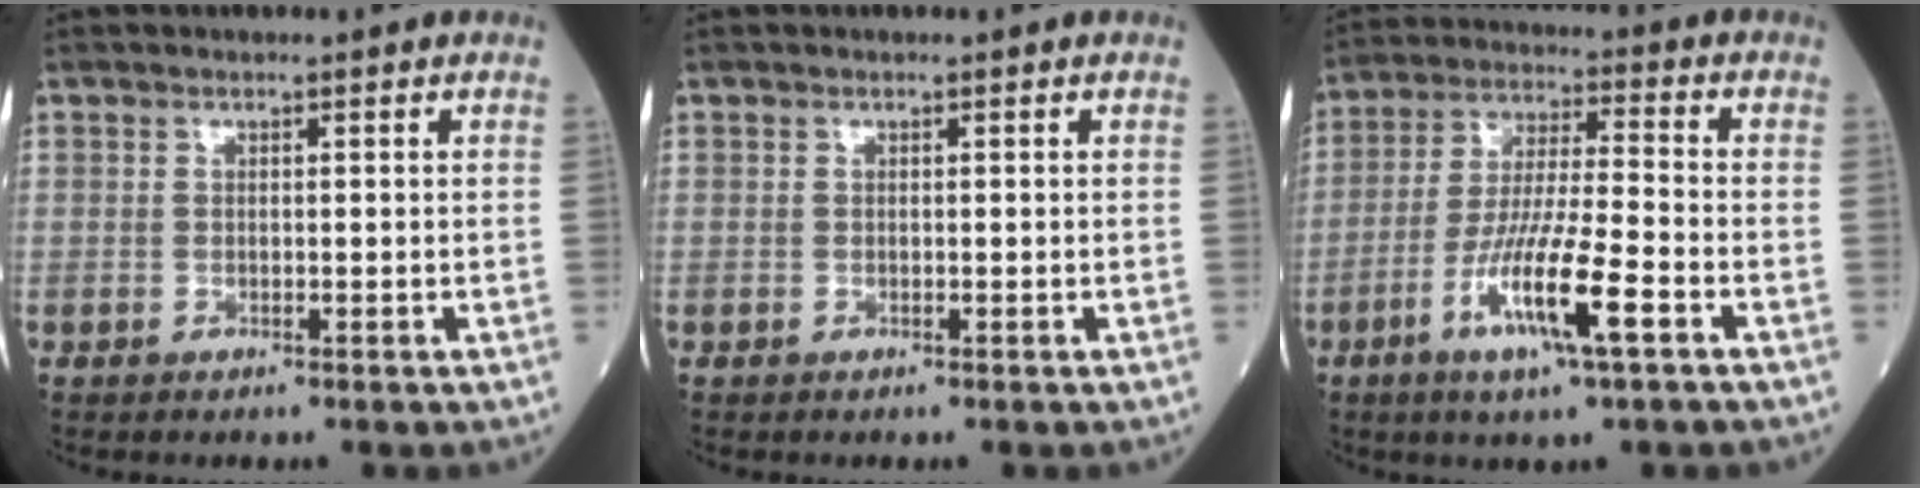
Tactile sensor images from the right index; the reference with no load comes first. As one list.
[{"total": 0.0}, {"total": 11.9, "force": [-5.2, 0.6, 10.7], "torque": [-0.206, -0.015, -0.095]}]